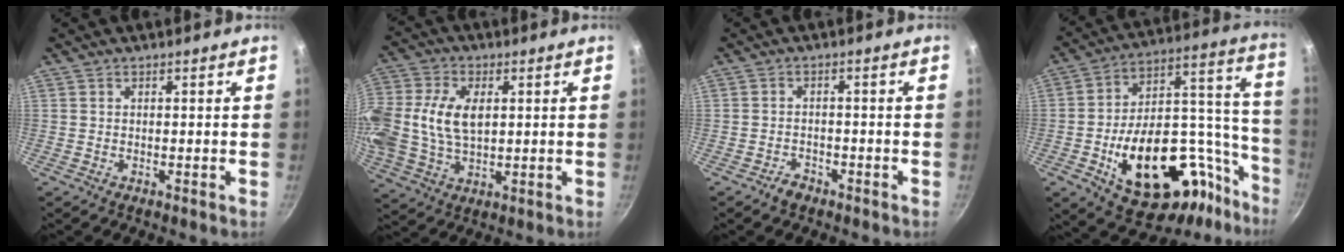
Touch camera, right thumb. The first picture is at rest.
{"total": 18.0, "force": [2.3, 11.9, 13.2], "torque": [-0.289, 0.024, 0.043]}
{"total": 2.5, "force": [-1.9, 1.4, 0.8], "torque": [-0.007, 0.023, -0.027]}
{"total": 33.5, "force": [-13.9, 18.3, 24.3], "torque": [-0.285, 0.102, -0.190]}